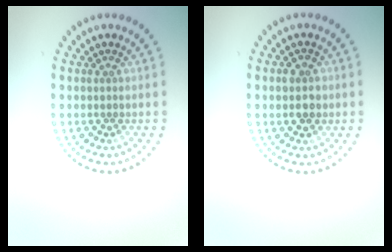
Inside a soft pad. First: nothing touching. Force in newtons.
{"total": 2.7, "press": 2.7, "slide": 0.1}